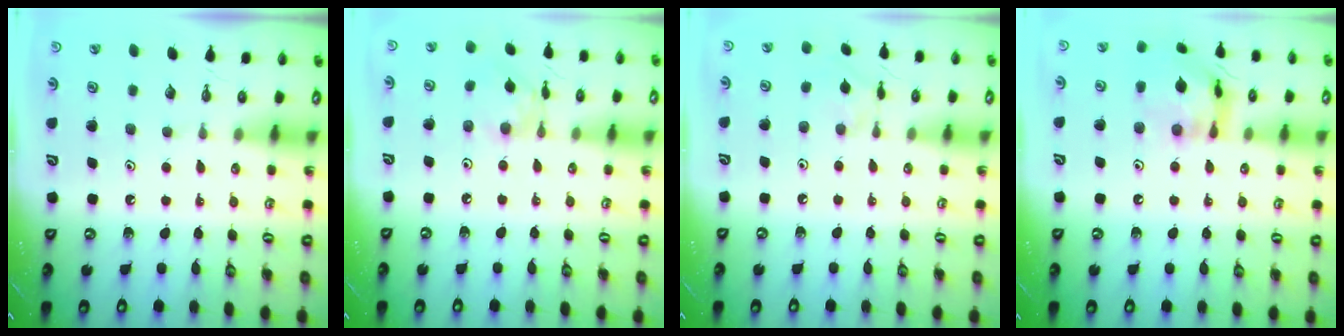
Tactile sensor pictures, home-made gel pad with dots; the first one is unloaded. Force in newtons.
{"total": 5.4, "press": 5.4, "slide": 0.4}
{"total": 2.1, "press": 2.1, "slide": 0.3}
{"total": 13.1, "press": 13.1, "slide": 0.8}